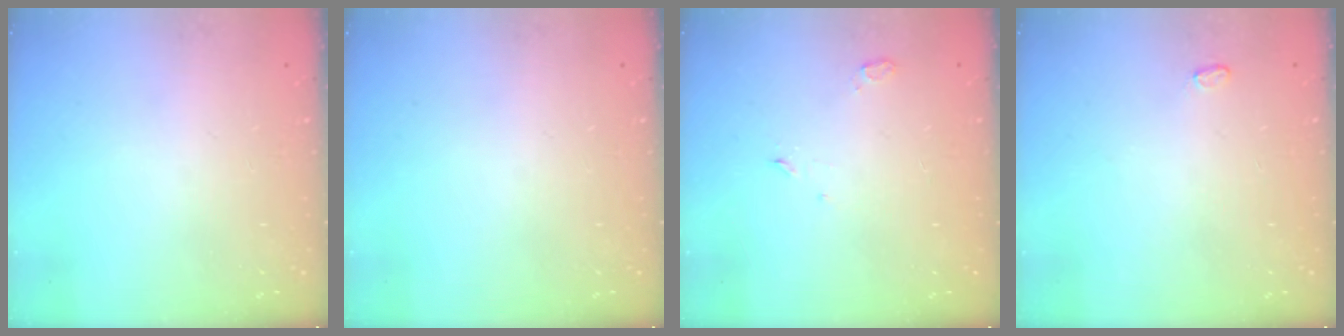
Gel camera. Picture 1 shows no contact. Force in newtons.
{"total": 0.0}
{"total": 2.7, "press": 2.6, "slide": 0.8}
{"total": 2.6, "press": 2.6, "slide": 0.3}